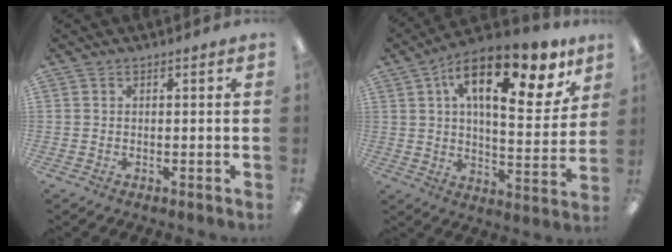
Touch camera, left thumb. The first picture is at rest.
{"total": 20.6, "force": [10.6, 8.8, 15.3], "torque": [-0.232, -0.045, 0.166]}